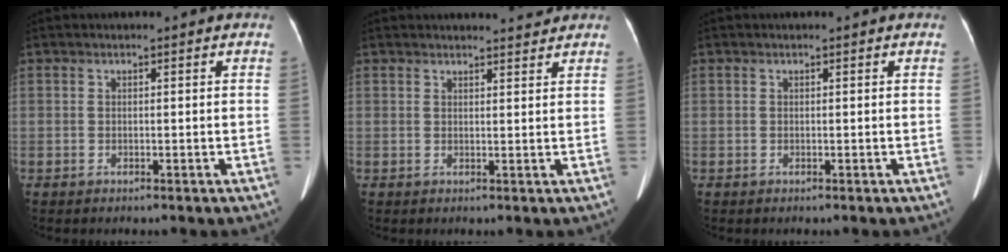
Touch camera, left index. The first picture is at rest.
{"total": 3.2, "force": [3.2, 0.1, 0.4], "torque": [-0.009, 0.003, 0.037]}
{"total": 0.0}